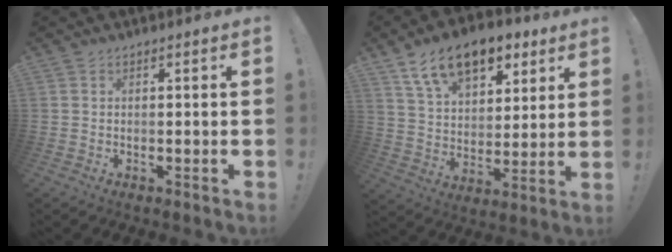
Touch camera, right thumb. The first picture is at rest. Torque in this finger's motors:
{"motor_torque": [1.14, 1.33, 0.89, 0.98, 0.06]}